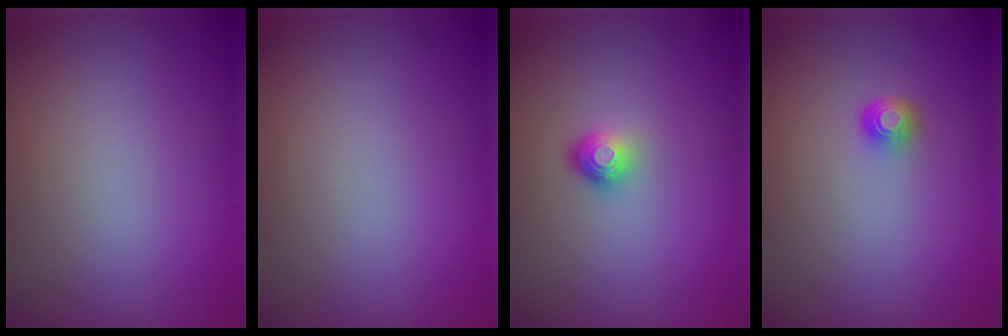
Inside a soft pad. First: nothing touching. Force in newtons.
{"total": 0.0}
{"total": 1.8, "press": 1.2, "slide": 1.3}
{"total": 1.6, "press": 1.2, "slide": 1.2}